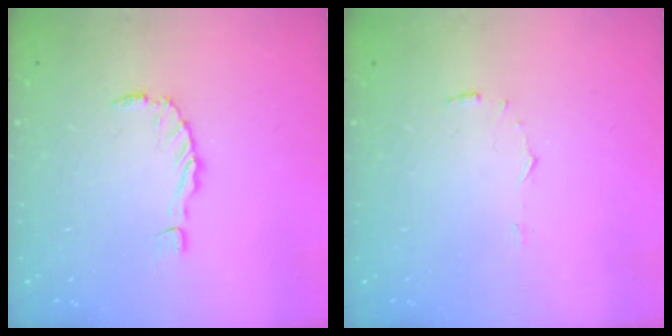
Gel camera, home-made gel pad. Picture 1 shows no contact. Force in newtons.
{"total": 4.8, "press": 4.8, "slide": 0.3}